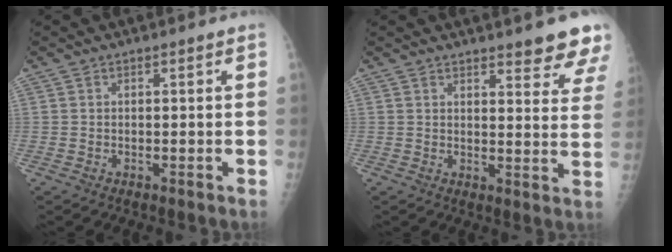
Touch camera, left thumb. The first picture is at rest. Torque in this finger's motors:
{"motor_torque": [1.21, 0.55, 0.43, -0.48, 0.00]}